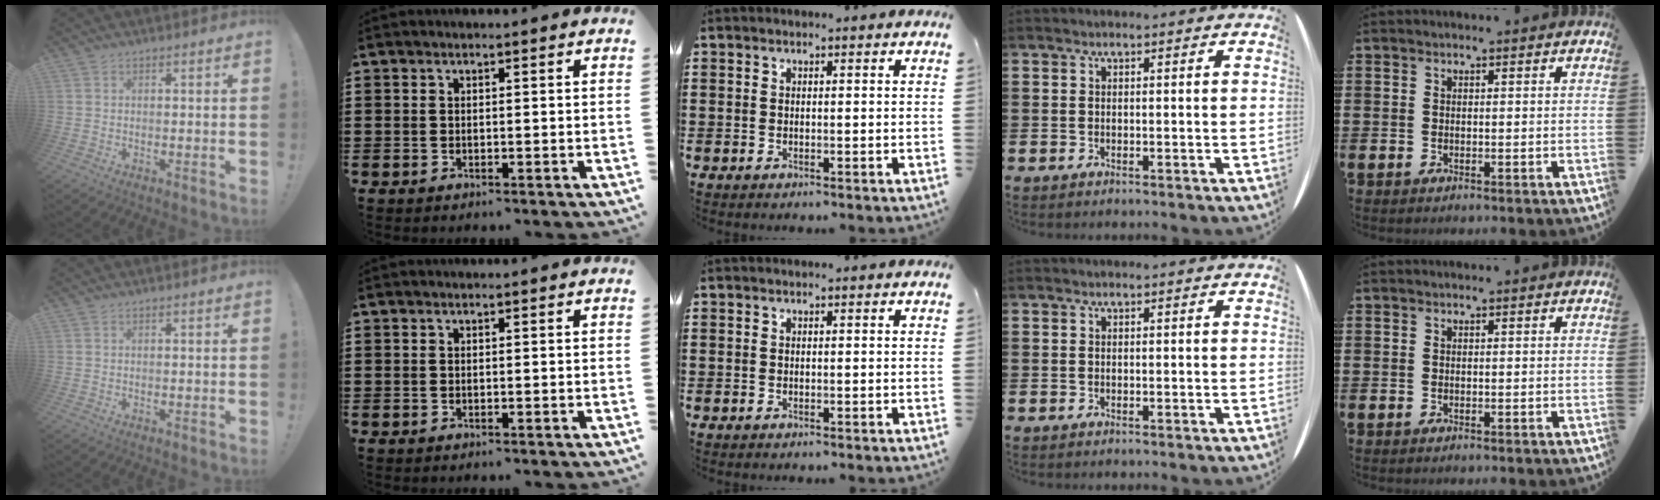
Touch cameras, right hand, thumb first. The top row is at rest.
{}